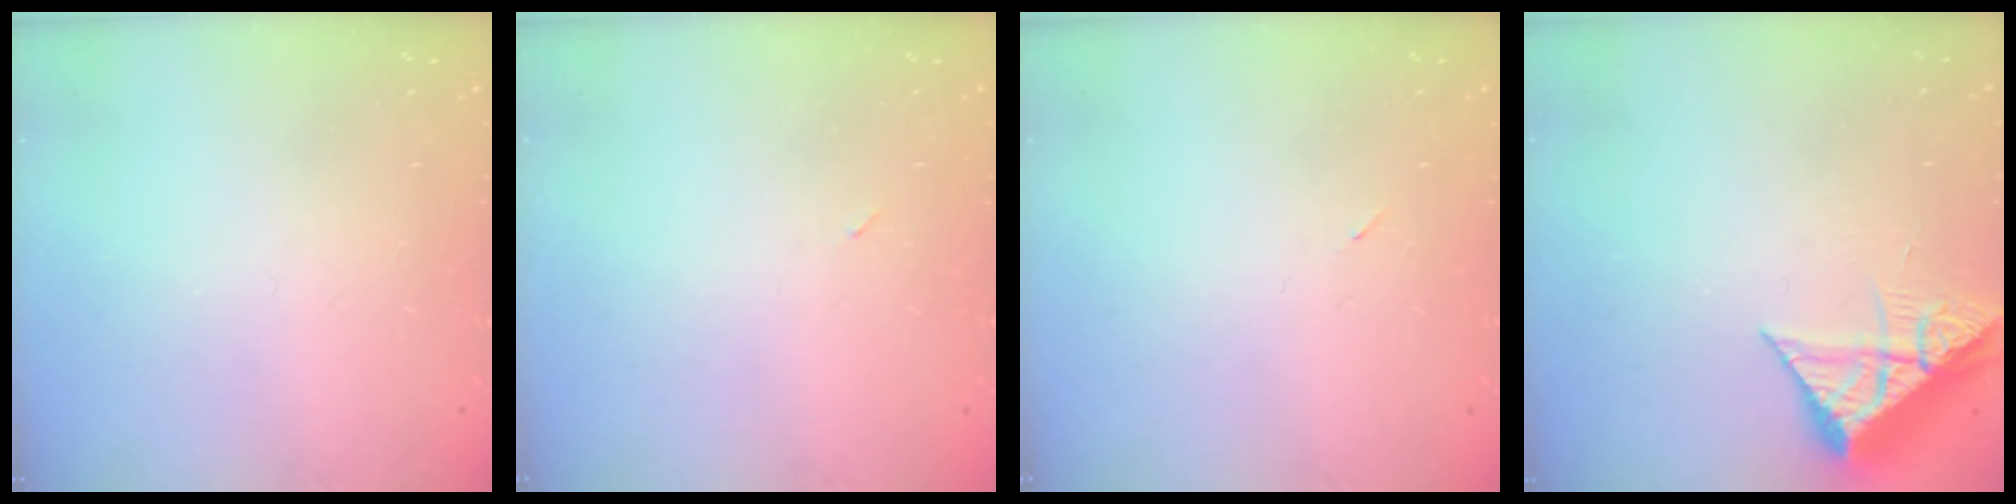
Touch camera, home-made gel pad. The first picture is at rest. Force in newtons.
{"total": 2.1, "press": 1.9, "slide": 1.0}
{"total": 2.2, "press": 1.9, "slide": 1.2}
{"total": 7.6, "press": 7.6, "slide": 0.4}